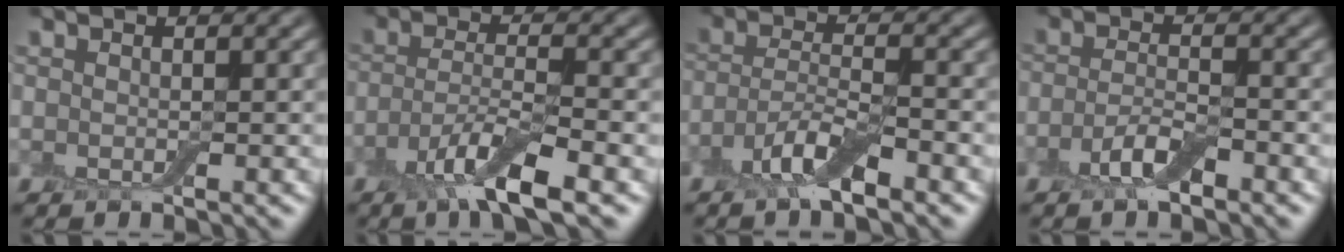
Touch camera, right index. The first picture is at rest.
{"total": 5.3, "force": [-2.7, 1.2, 4.4], "torque": [-0.083, -0.005, -0.057]}
{"total": 4.1, "force": [-2.5, 1.0, 3.0], "torque": [-0.060, 0.003, -0.058]}
{"total": 3.0, "force": [-1.7, 1.0, 2.3], "torque": [-0.050, 0.003, -0.041]}